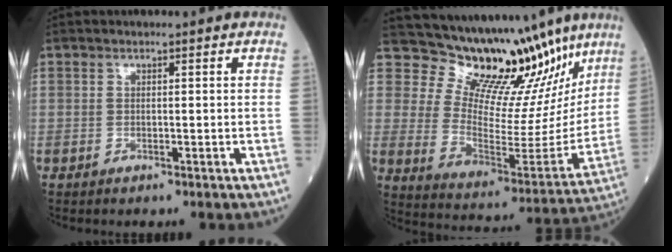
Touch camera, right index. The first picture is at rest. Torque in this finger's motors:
{"motor_torque": [-0.16, 0.73, 0.02, -0.03]}